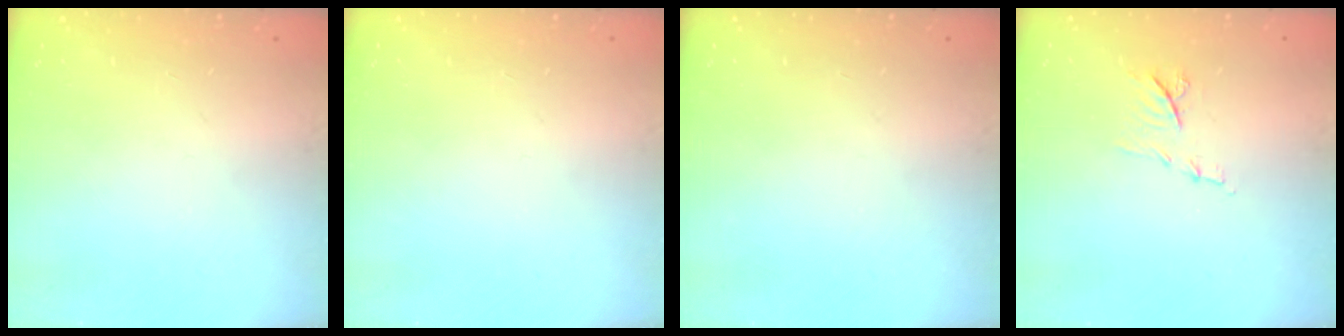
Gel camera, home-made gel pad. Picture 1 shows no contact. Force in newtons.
{"total": 0.0}
{"total": 0.0}
{"total": 6.9, "press": 6.9, "slide": 0.5}